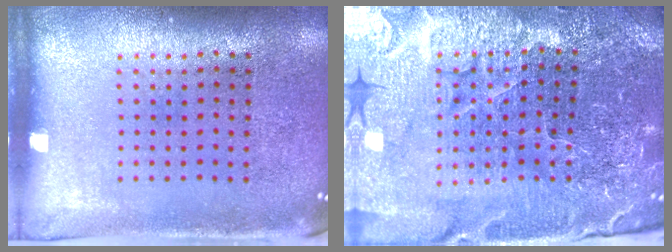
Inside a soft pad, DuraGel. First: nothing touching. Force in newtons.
{"total": 4.9, "press": 4.7, "slide": 1.4}